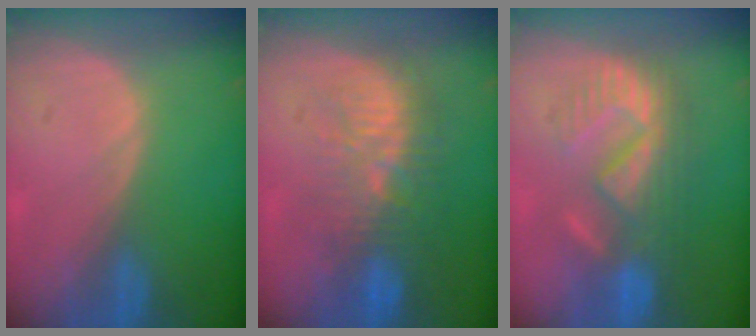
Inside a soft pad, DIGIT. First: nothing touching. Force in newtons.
{"total": 9.5, "press": 8.9, "slide": 3.2}
{"total": 8.9, "press": 8.7, "slide": 1.9}